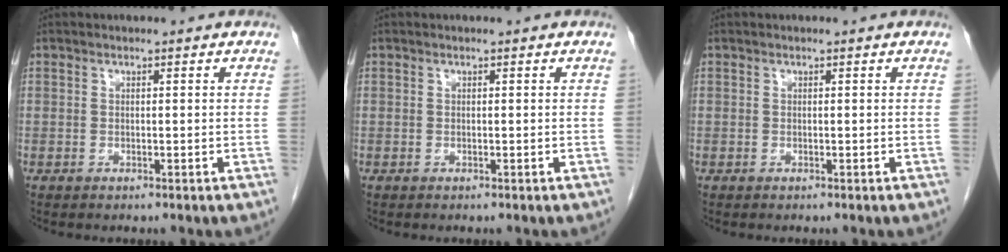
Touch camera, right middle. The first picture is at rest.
{"total": 0.0}
{"total": 0.0}